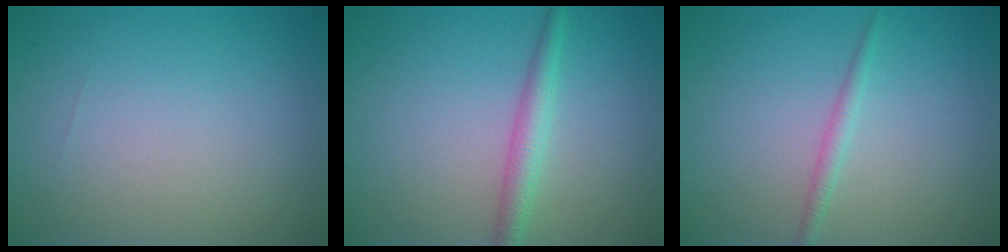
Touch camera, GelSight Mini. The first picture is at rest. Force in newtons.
{"total": 2.4, "press": 2.4, "slide": 0.0}
{"total": 1.2, "press": 1.2, "slide": 0.1}